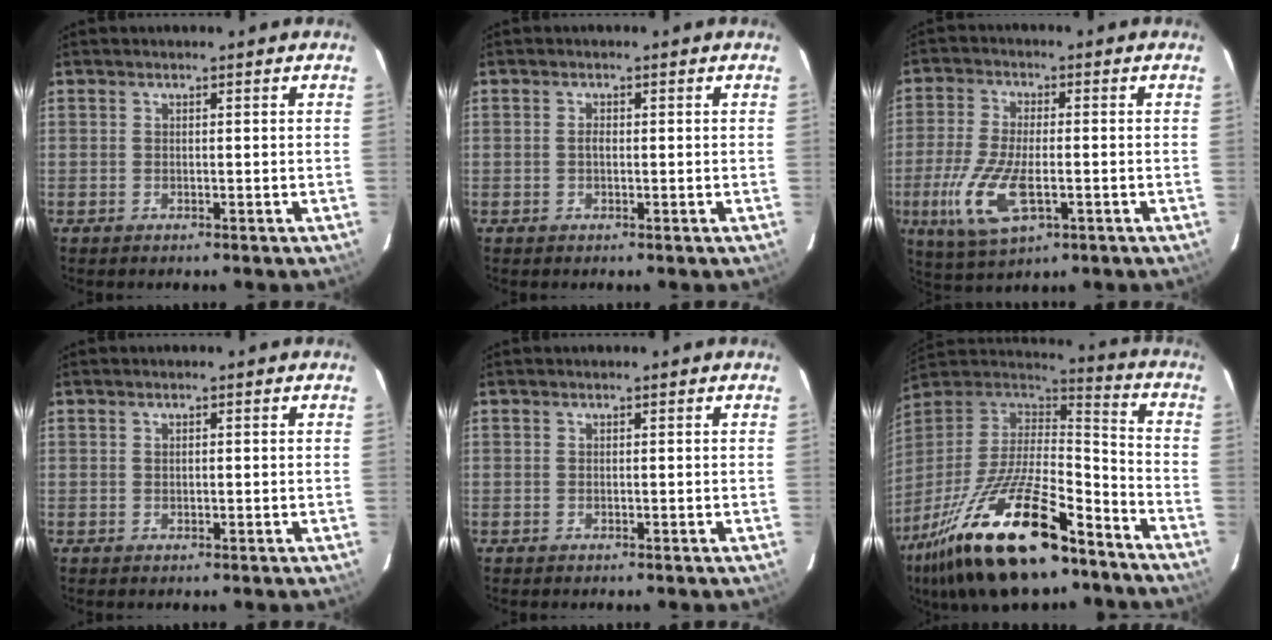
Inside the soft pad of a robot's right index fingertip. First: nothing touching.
{"total": 0.9, "force": [-0.1, 0.5, 0.7], "torque": [-0.012, 0.004, -0.003]}
{"total": 11.6, "force": [-3.5, 4.6, 10.0], "torque": [-0.218, -0.018, -0.065]}
{"total": 0.5, "force": [0.1, 0.3, 0.4], "torque": [-0.008, 0.003, 0.003]}
{"total": 0.0}
{"total": 27.4, "force": [-17.3, 9.3, 19.1], "torque": [-0.371, -0.033, -0.289]}